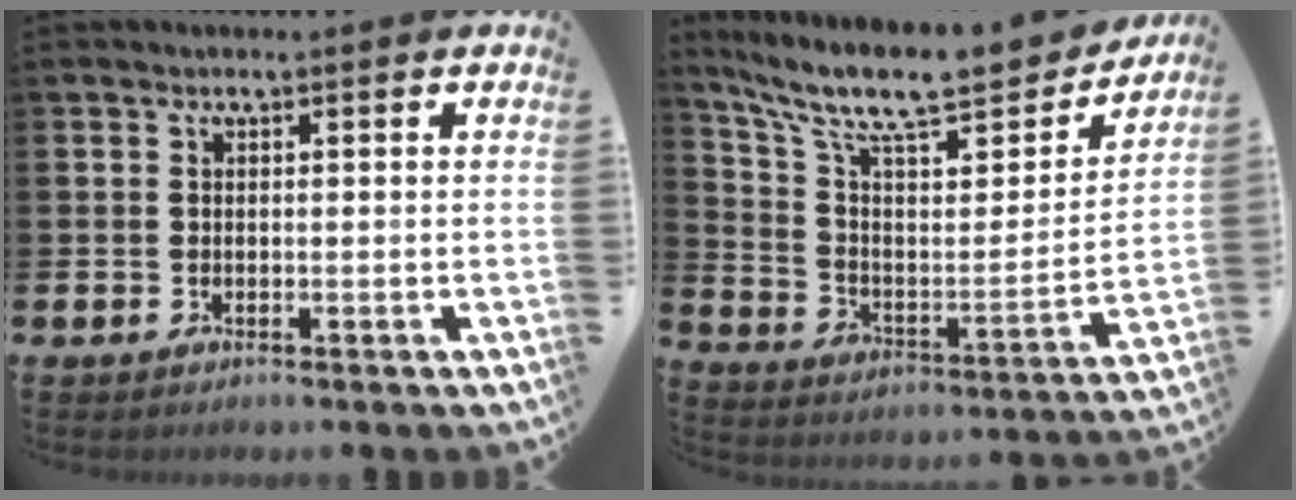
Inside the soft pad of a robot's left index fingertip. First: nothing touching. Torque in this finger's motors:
{"motor_torque": [0.15, -0.87, 0.93, 0.21]}